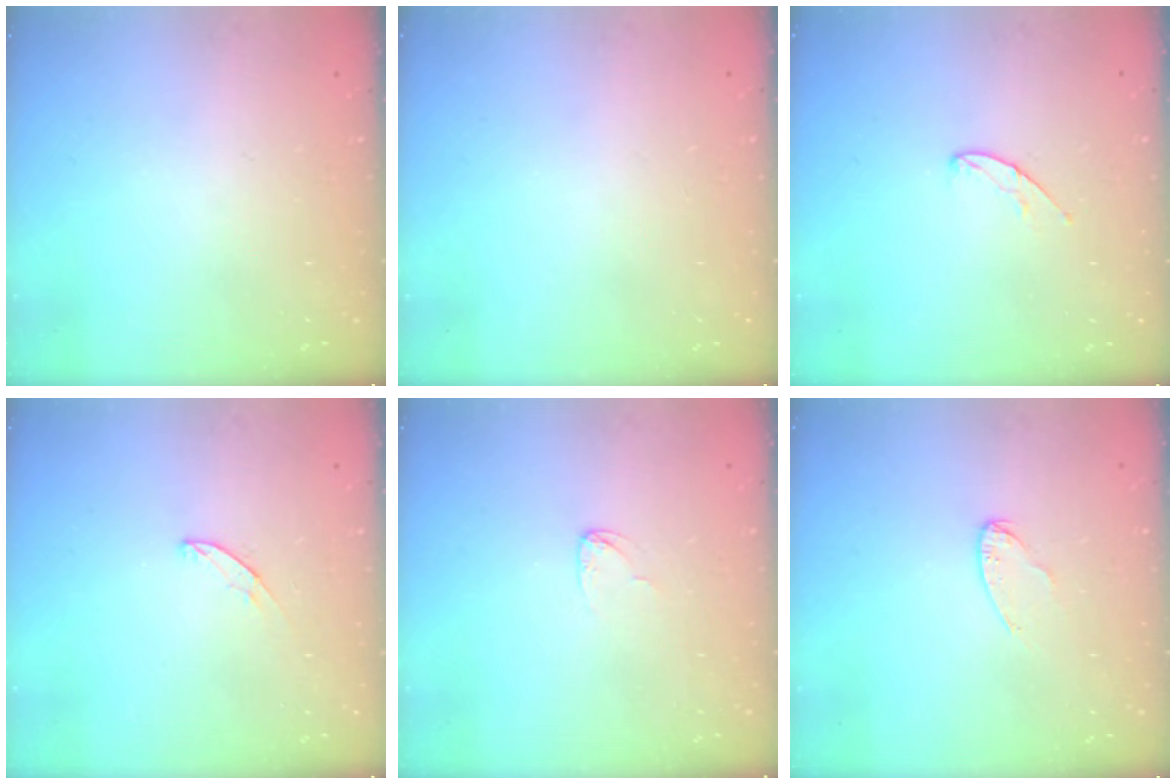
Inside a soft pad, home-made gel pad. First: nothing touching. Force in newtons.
{"total": 0.0}
{"total": 5.2, "press": 5.1, "slide": 0.5}
{"total": 4.8, "press": 4.7, "slide": 0.3}
{"total": 2.7, "press": 2.7, "slide": 0.1}
{"total": 5.4, "press": 5.3, "slide": 0.6}